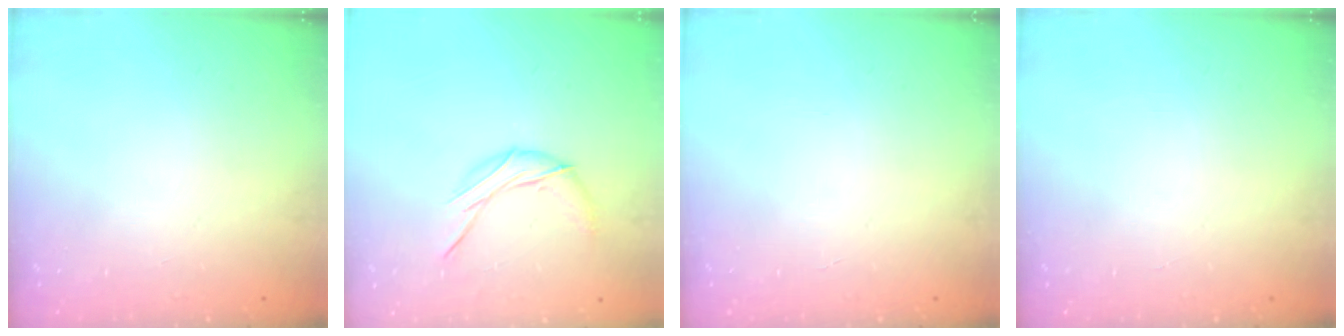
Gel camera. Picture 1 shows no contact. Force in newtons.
{"total": 7.8, "press": 7.8, "slide": 0.1}
{"total": 0.0}
{"total": 0.0}